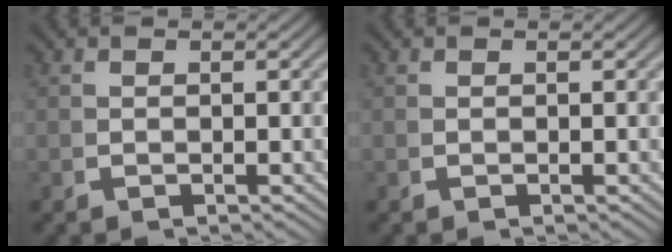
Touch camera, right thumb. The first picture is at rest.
{"total": 0.0}